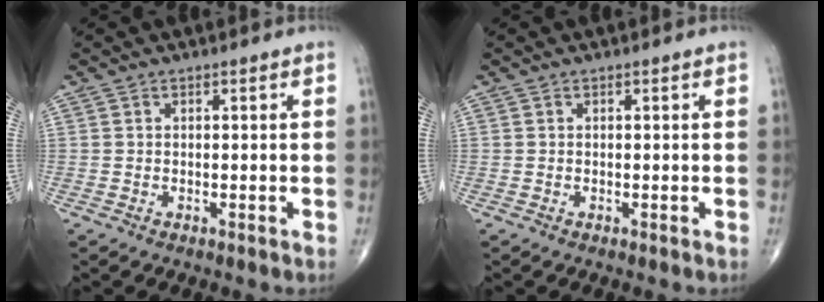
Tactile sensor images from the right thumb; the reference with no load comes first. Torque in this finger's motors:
{"motor_torque": [-0.06, -0.05, 0.00, 0.00, 0.00]}